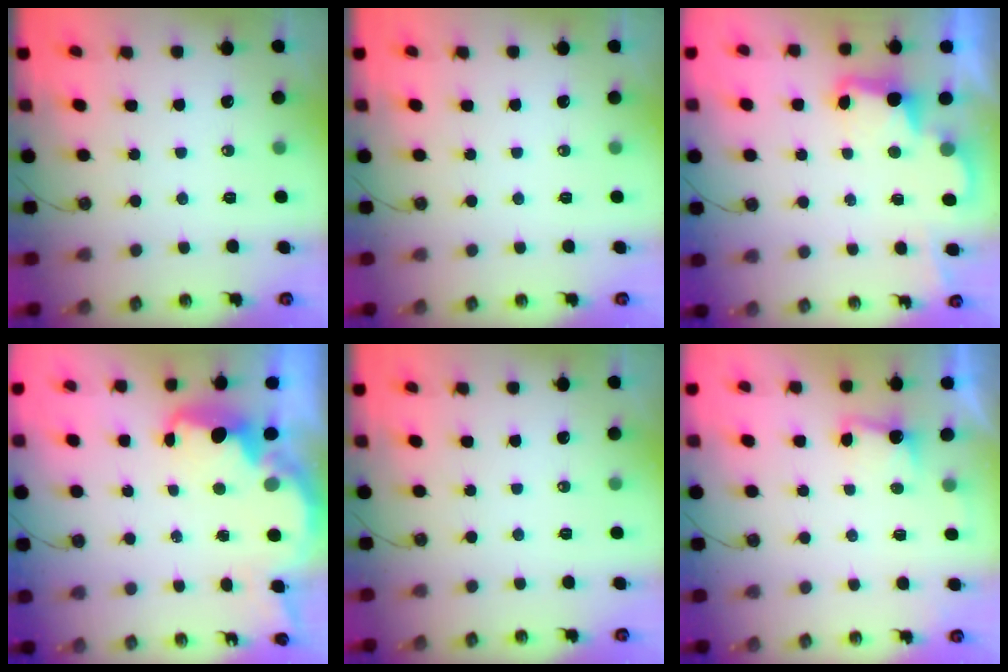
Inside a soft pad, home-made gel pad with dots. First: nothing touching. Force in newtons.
{"total": 0.0}
{"total": 3.3, "press": 3.3, "slide": 0.6}
{"total": 5.6, "press": 5.6, "slide": 0.5}
{"total": 0.0}
{"total": 2.3, "press": 2.1, "slide": 1.0}